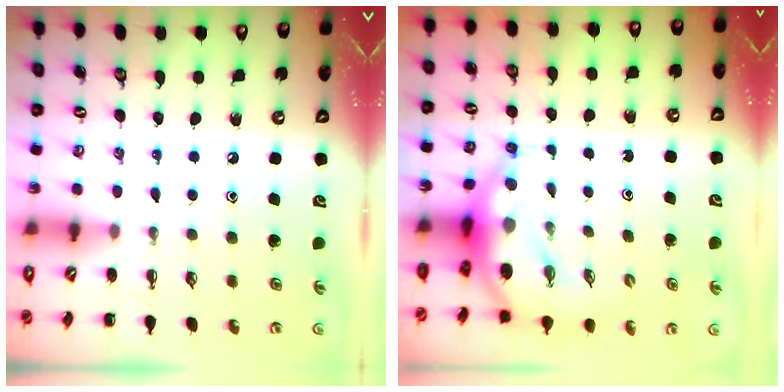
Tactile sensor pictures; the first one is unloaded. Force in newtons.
{"total": 6.9, "press": 6.7, "slide": 1.8}